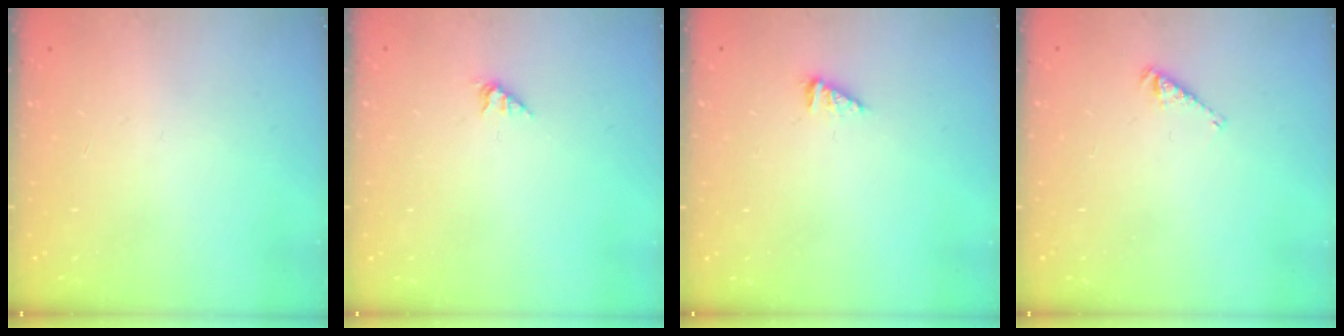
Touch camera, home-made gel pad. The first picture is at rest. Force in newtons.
{"total": 1.5, "press": 1.4, "slide": 0.3}
{"total": 1.7, "press": 1.7, "slide": 0.2}
{"total": 3.5, "press": 3.4, "slide": 0.6}